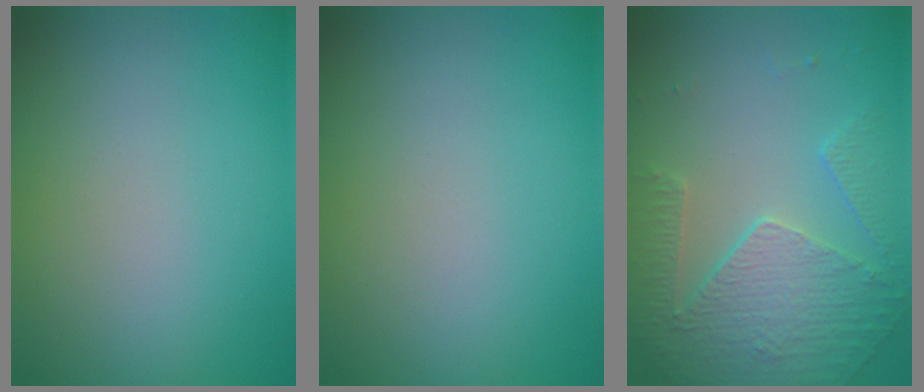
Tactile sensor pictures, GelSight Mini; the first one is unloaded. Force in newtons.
{"total": 0.0}
{"total": 3.8, "press": 3.5, "slide": 1.6}